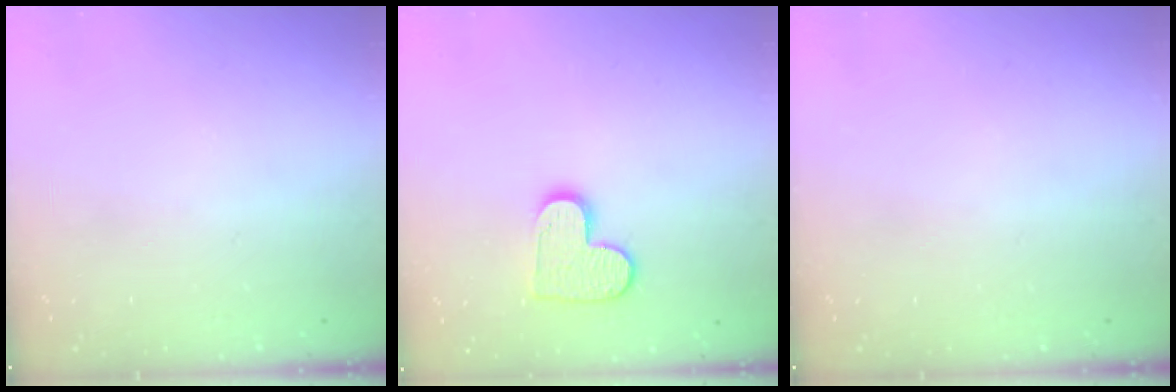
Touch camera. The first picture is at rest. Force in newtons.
{"total": 9.6, "press": 9.6, "slide": 0.6}
{"total": 0.0}